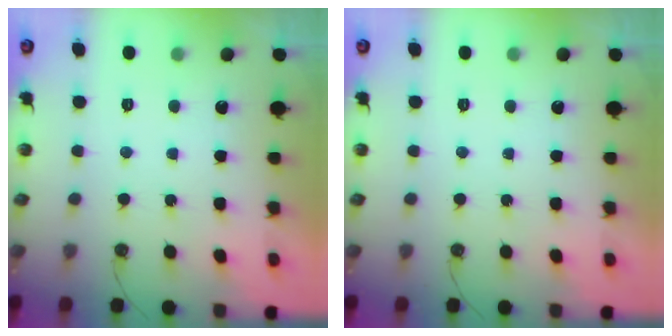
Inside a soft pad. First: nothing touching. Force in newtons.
{"total": 0.0}